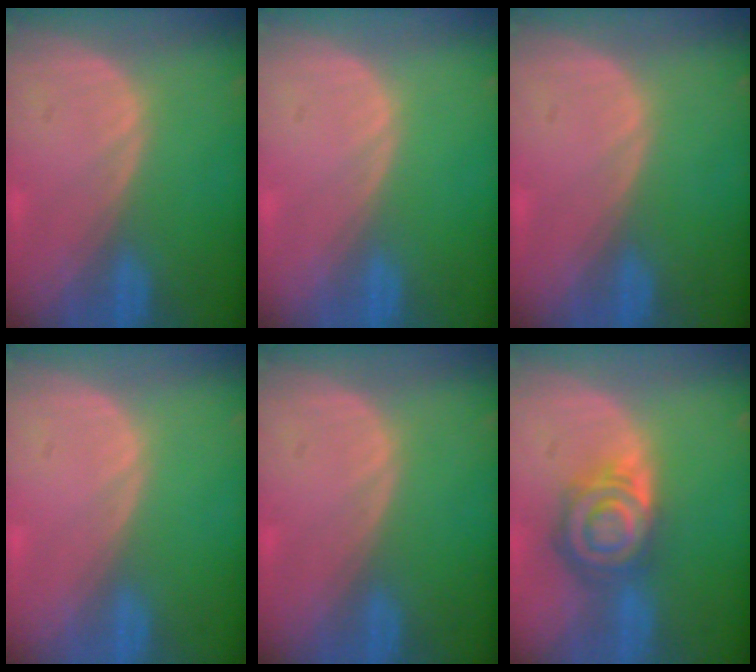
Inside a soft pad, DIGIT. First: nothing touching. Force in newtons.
{"total": 0.0}
{"total": 0.0}
{"total": 0.0}
{"total": 0.0}
{"total": 7.9, "press": 7.1, "slide": 3.6}